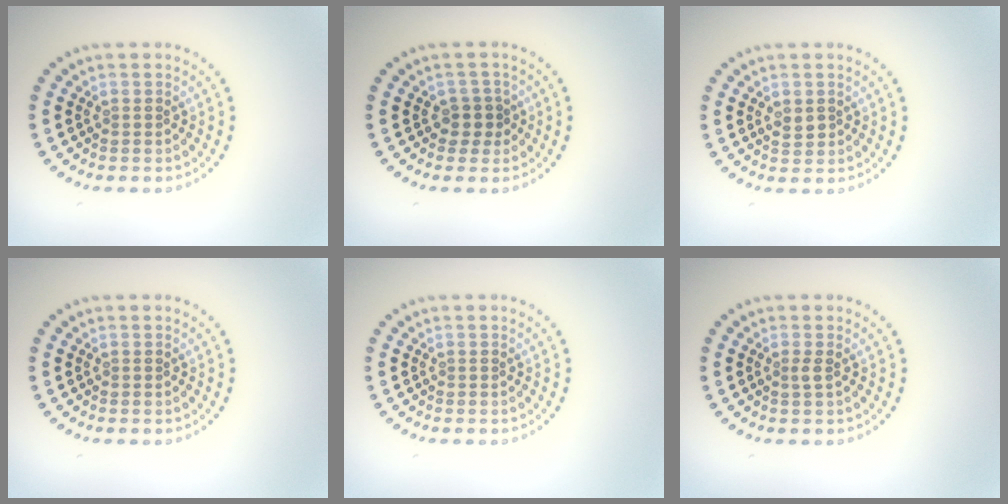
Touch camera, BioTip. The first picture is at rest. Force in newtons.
{"total": 1.8, "press": 1.5, "slide": 1.0}
{"total": 1.3, "press": 1.3, "slide": 0.0}
{"total": 0.0}
{"total": 0.0}
{"total": 0.8, "press": 0.5, "slide": 0.6}